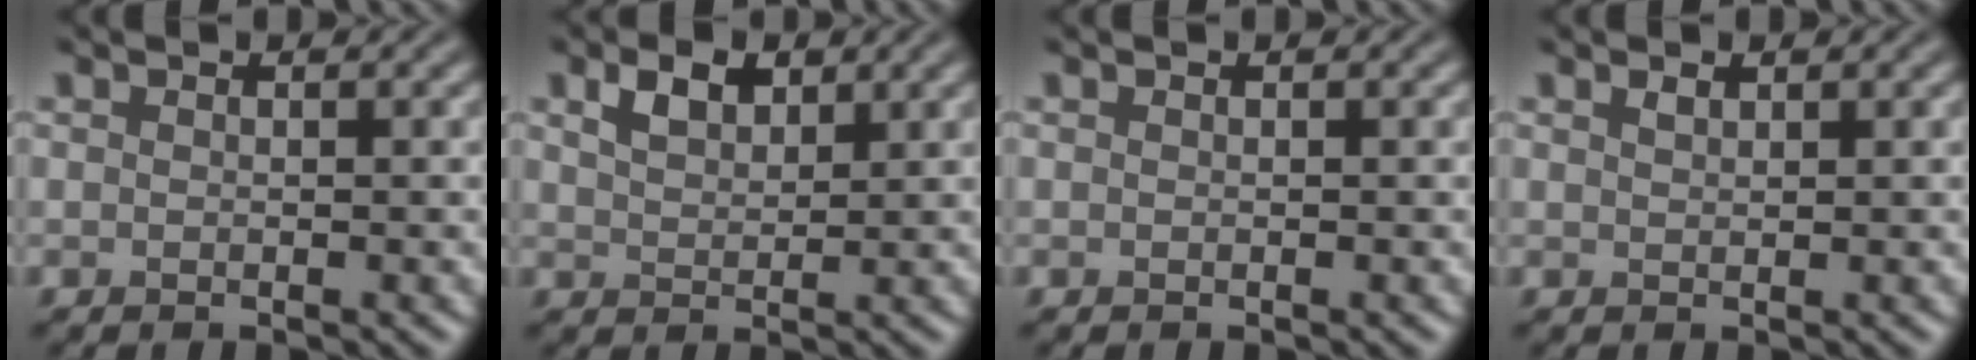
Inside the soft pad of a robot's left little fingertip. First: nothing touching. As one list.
[{"total": 2.6, "force": [1.6, 1.5, 1.5], "torque": [-0.033, 0.004, 0.033]}, {"total": 0.0}, {"total": 0.7, "force": [0.6, 0.2, 0.4], "torque": [-0.006, 0.000, 0.013]}]